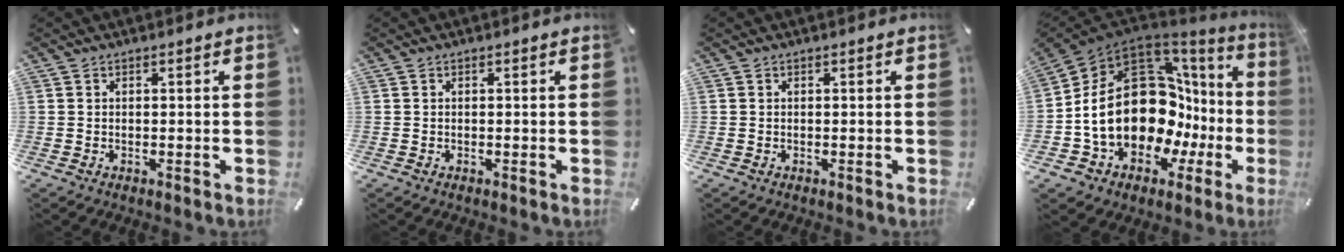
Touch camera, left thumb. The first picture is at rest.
{"total": 0.0}
{"total": 0.0}
{"total": 24.1, "force": [0.5, 16.4, 17.6], "torque": [-0.329, -0.030, 0.028]}